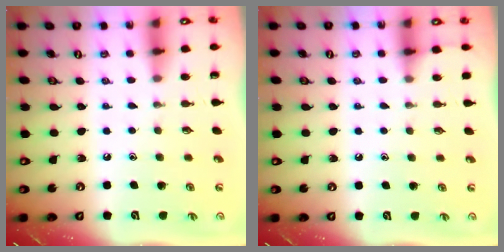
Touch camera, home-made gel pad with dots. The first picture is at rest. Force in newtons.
{"total": 2.9, "press": 2.9, "slide": 0.4}